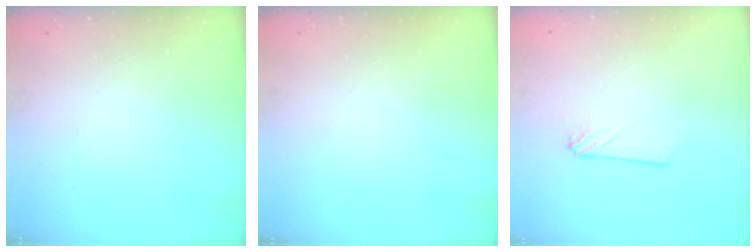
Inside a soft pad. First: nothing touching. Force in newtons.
{"total": 0.0}
{"total": 2.4, "press": 2.4, "slide": 0.3}